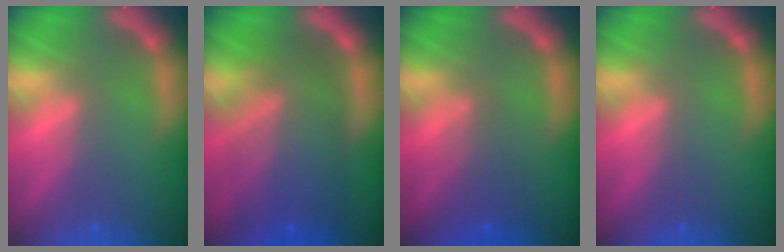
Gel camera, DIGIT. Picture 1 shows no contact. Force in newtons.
{"total": 9.5}
{"total": 3.0}
{"total": 0.0}